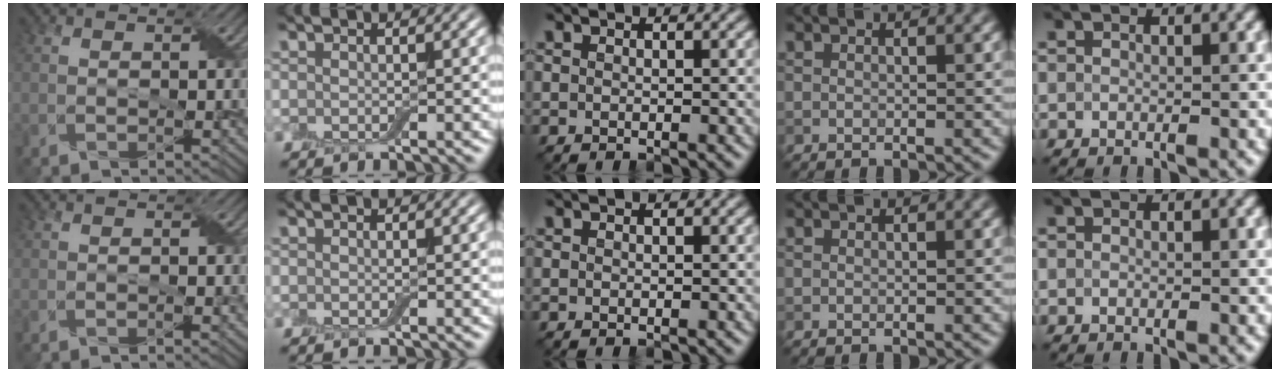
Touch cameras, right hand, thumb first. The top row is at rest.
{"thumb": {"total": 0.6, "force": [-0.1, 0.0, 0.6], "torque": [-0.009, -0.001, -0.002]}}